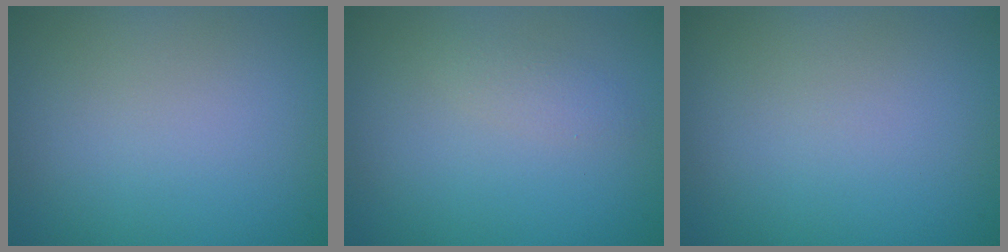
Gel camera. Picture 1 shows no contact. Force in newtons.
{"total": 1.2, "press": 1.2, "slide": 0.0}
{"total": 0.0}